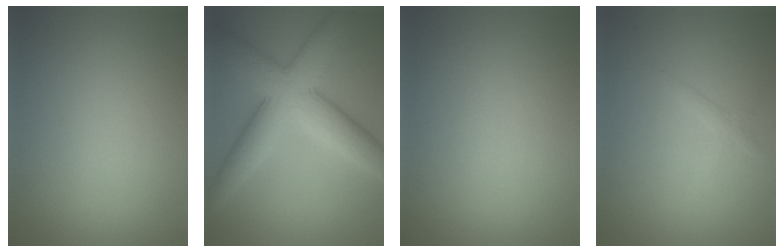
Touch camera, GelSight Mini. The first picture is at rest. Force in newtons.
{"total": 8.7, "press": 8.7, "slide": 0.2}
{"total": 0.0}
{"total": 1.2, "press": 1.2, "slide": 0.1}